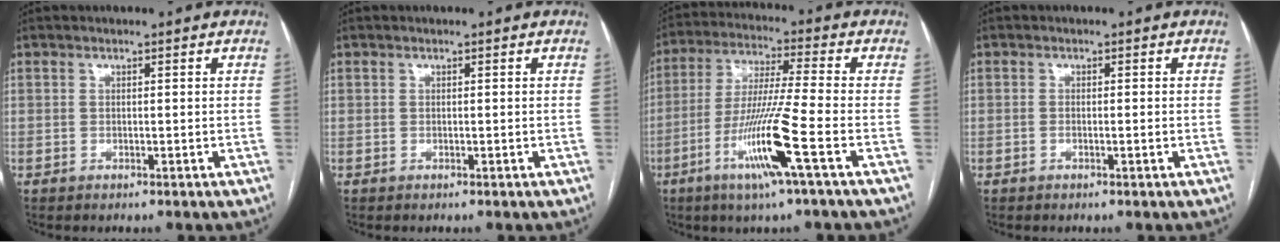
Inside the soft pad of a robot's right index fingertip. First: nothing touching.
{"total": 0.0}
{"total": 12.6, "force": [-5.1, -1.3, 11.4], "torque": [-0.227, -0.019, -0.102]}
{"total": 1.0, "force": [-0.3, 0.2, 1.0], "torque": [-0.018, 0.000, -0.003]}